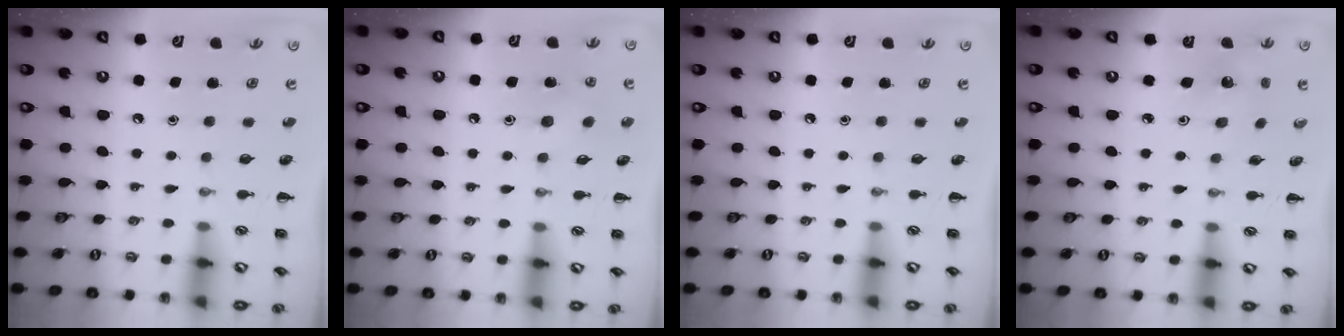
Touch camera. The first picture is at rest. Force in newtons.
{"total": 7.3, "press": 7.1, "slide": 1.8}
{"total": 0.0}
{"total": 2.3, "press": 2.2, "slide": 0.7}